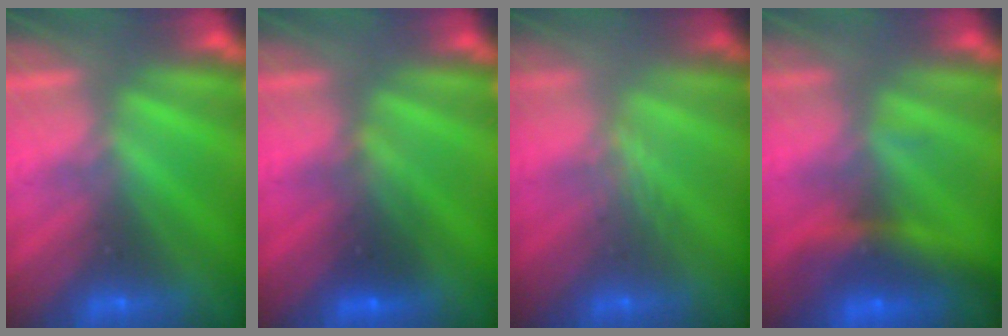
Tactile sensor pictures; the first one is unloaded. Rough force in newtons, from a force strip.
{"total": 2.8}
{"total": 2.9}
{"total": 6.4}